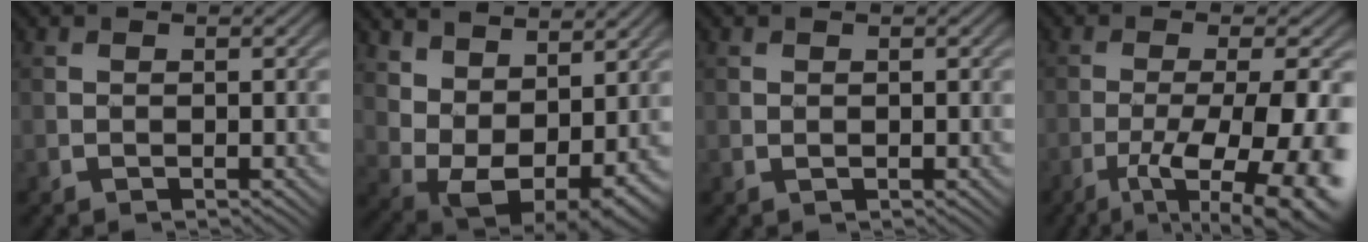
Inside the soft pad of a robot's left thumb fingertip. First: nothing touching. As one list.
[{"total": 9.7, "force": [4.9, 5.3, 6.4], "torque": [-0.133, -0.018, 0.109]}, {"total": 0.0}, {"total": 13.7, "force": [-5.8, 3.9, 11.8], "torque": [-0.184, -0.013, -0.075]}]